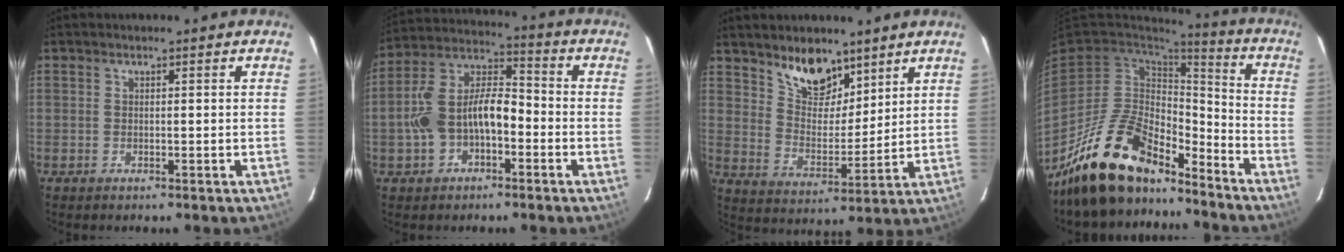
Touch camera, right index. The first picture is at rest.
{"total": 12.5, "force": [-3.6, 7.3, 9.5], "torque": [-0.199, 0.026, -0.060]}
{"total": 10.2, "force": [7.5, 4.9, 4.8], "torque": [-0.080, -0.002, 0.140]}
{"total": 19.4, "force": [-15.1, 7.9, 9.3], "torque": [-0.192, 0.011, -0.256]}